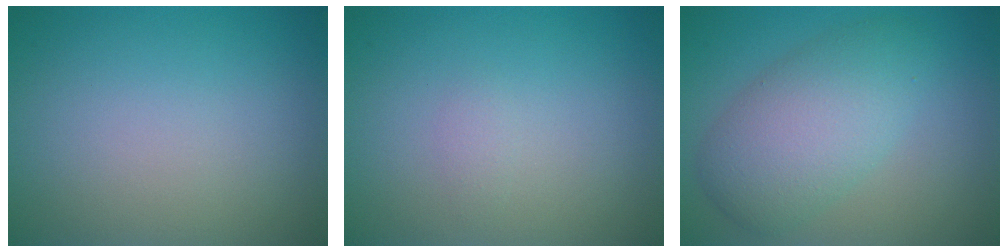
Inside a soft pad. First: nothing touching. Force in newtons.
{"total": 0.7, "press": 0.7, "slide": 0.0}
{"total": 5.8, "press": 5.8, "slide": 0.1}